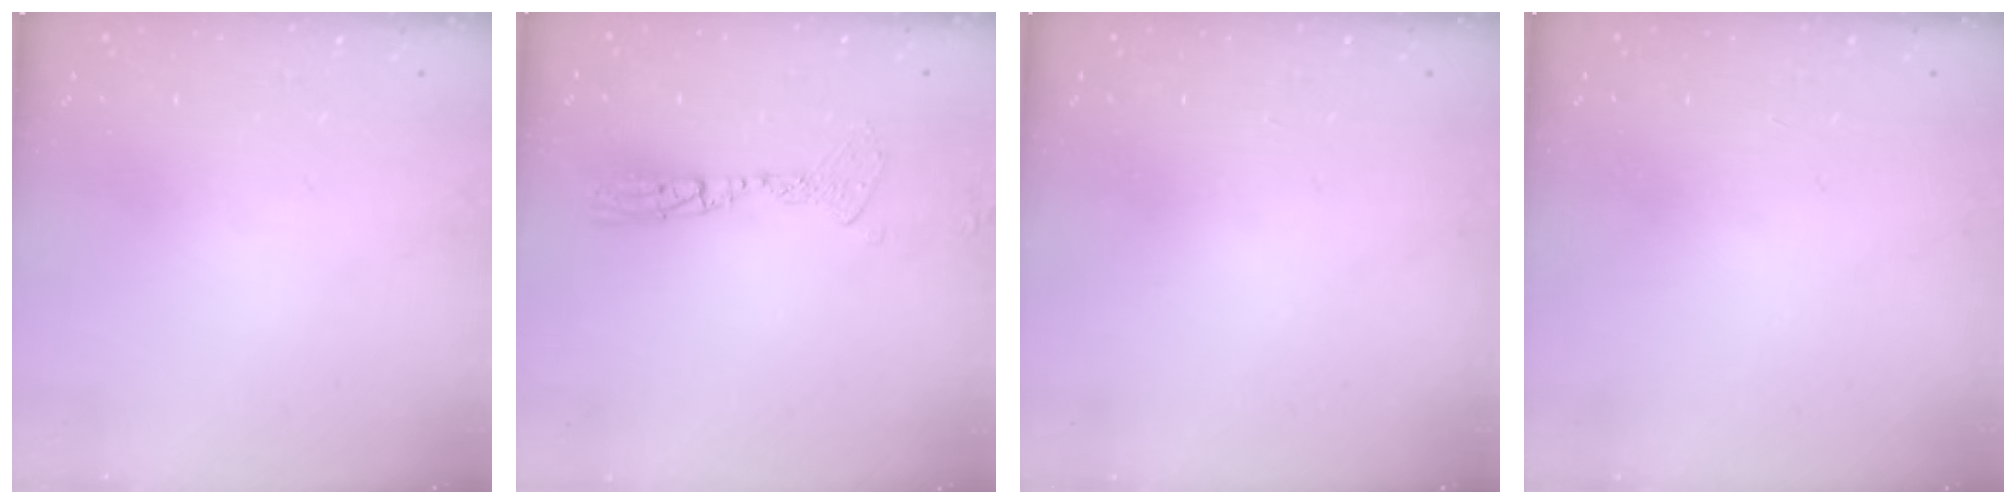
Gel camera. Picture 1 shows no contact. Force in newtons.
{"total": 10.0, "press": 9.7, "slide": 2.6}
{"total": 0.0}
{"total": 1.0, "press": 0.0, "slide": 1.0}